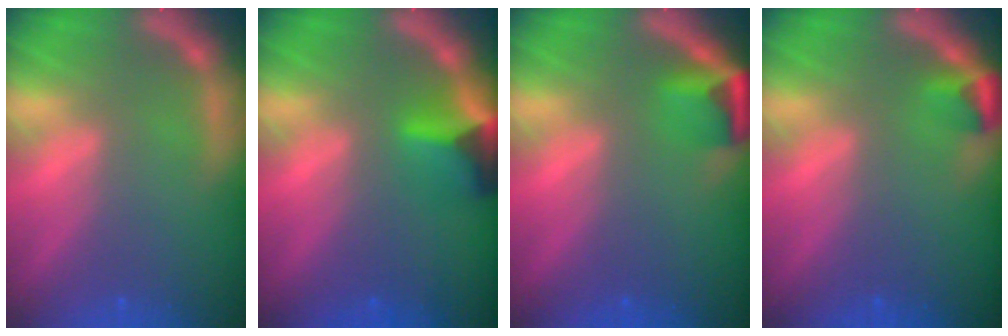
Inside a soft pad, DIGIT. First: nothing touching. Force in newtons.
{"total": 4.5}
{"total": 3.4}
{"total": 1.9}